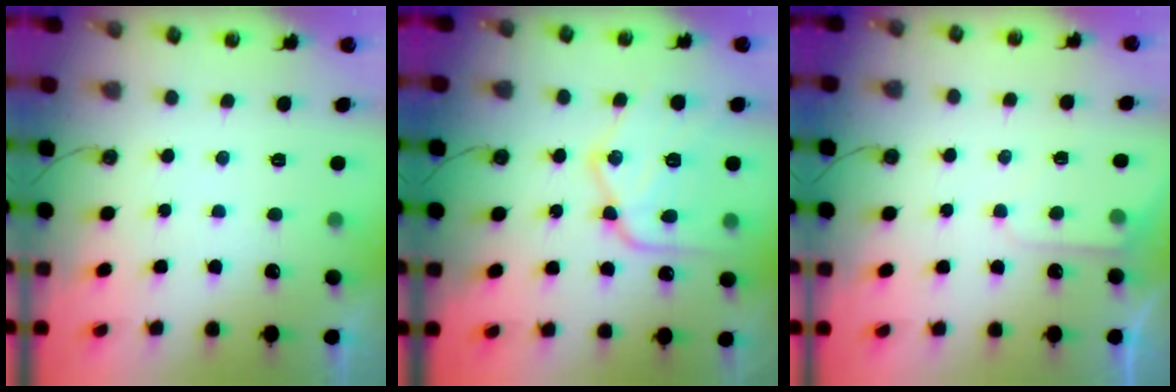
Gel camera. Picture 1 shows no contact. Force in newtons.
{"total": 18.4, "press": 18.3, "slide": 1.5}
{"total": 5.8, "press": 5.8, "slide": 0.5}